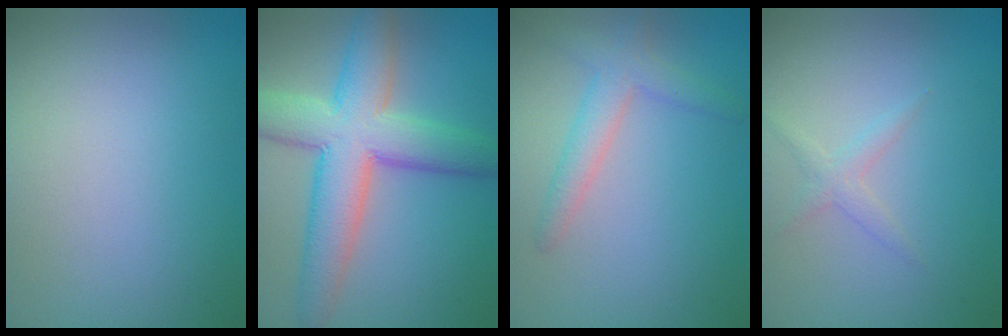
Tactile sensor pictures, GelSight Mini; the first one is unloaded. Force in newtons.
{"total": 8.9, "press": 8.9, "slide": 0.5}
{"total": 2.7, "press": 2.7, "slide": 0.3}
{"total": 1.3, "press": 1.3, "slide": 0.1}